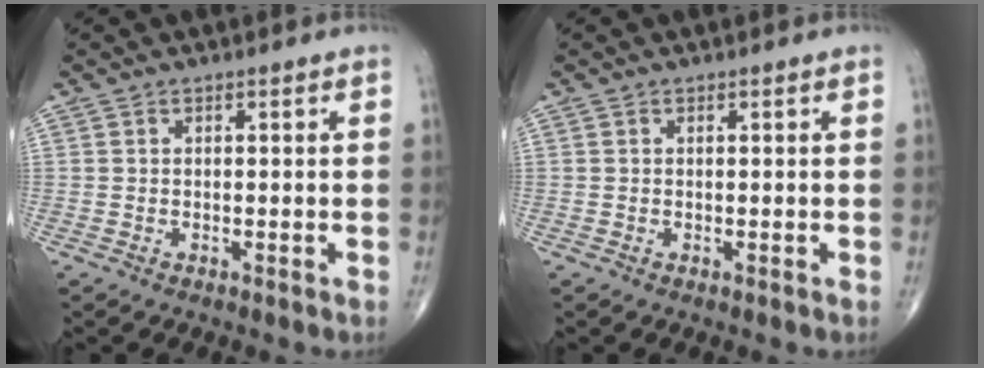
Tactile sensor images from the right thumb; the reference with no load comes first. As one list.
[{"total": 0.0}]